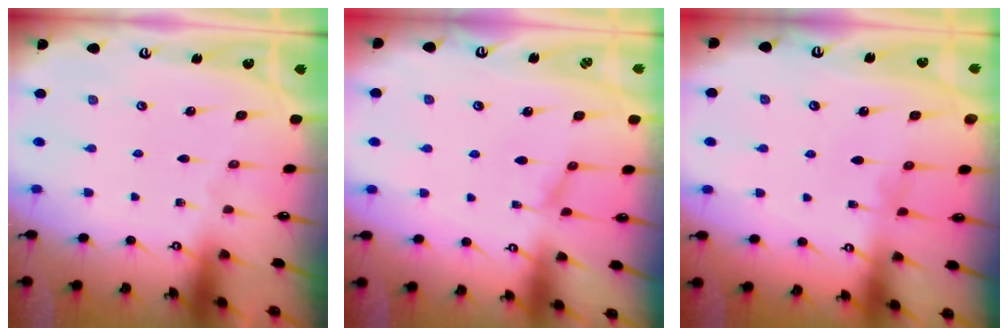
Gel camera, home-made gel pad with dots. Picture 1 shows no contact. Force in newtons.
{"total": 0.7, "press": 0.4, "slide": 0.6}
{"total": 1.7, "press": 1.6, "slide": 0.3}